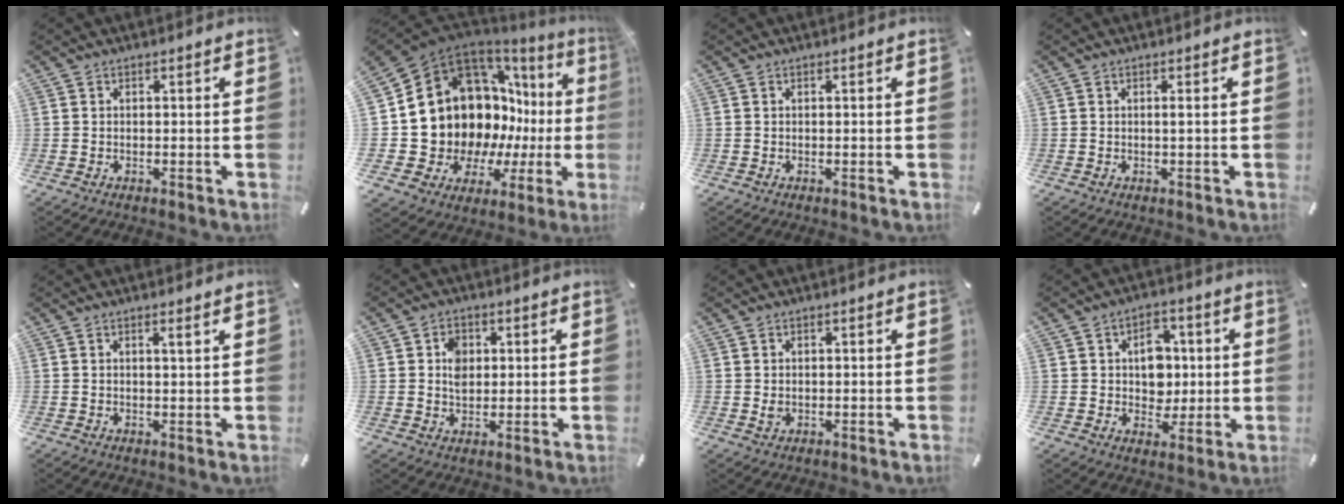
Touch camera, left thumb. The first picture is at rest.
{"total": 18.8, "force": [2.0, 15.9, 9.9], "torque": [-0.148, -0.076, 0.088]}
{"total": 0.0}
{"total": 1.0, "force": [0.0, -0.1, 1.0], "torque": [-0.018, -0.002, -0.001]}
{"total": 1.7, "force": [0.8, 0.0, 1.5], "torque": [-0.029, 0.000, 0.012]}
{"total": 5.1, "force": [0.8, 4.1, 2.8], "torque": [-0.036, 0.002, 0.009]}
{"total": 1.4, "force": [0.1, 1.1, 0.8], "torque": [-0.008, 0.001, -0.001]}
{"total": 8.6, "force": [1.0, 7.1, 4.7], "torque": [-0.049, -0.001, 0.012]}